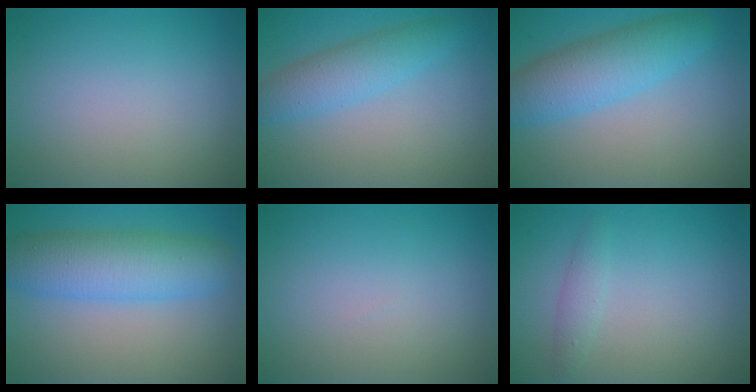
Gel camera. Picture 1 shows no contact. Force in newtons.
{"total": 3.6, "press": 3.6, "slide": 0.0}
{"total": 5.6, "press": 5.6, "slide": 0.1}
{"total": 6.5, "press": 6.5, "slide": 0.1}
{"total": 0.0}
{"total": 1.3, "press": 1.3, "slide": 0.0}